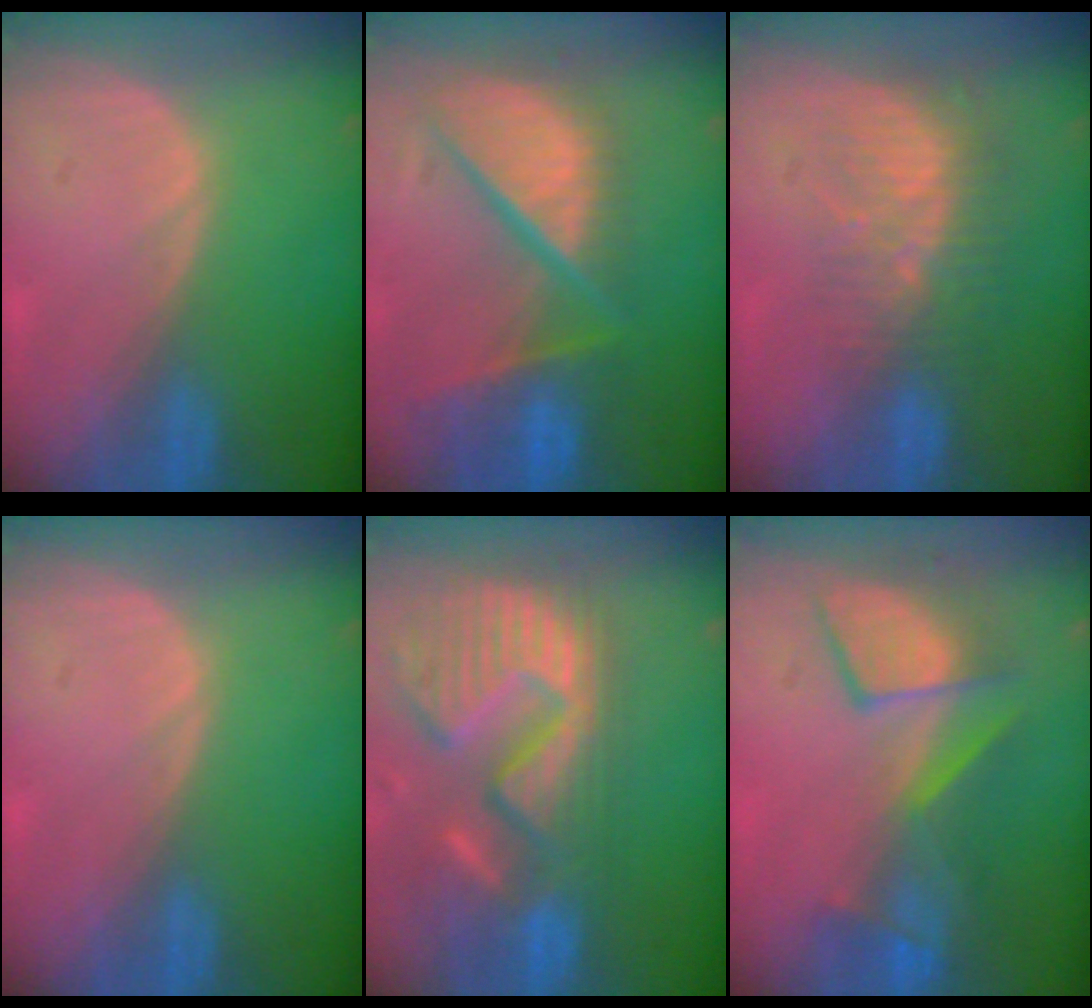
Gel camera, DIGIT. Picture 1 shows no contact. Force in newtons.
{"total": 12.1, "press": 9.9, "slide": 6.9}
{"total": 8.6, "press": 7.4, "slide": 4.3}
{"total": 0.0}
{"total": 14.6, "press": 12.1, "slide": 8.1}
{"total": 8.5, "press": 8.5, "slide": 0.2}